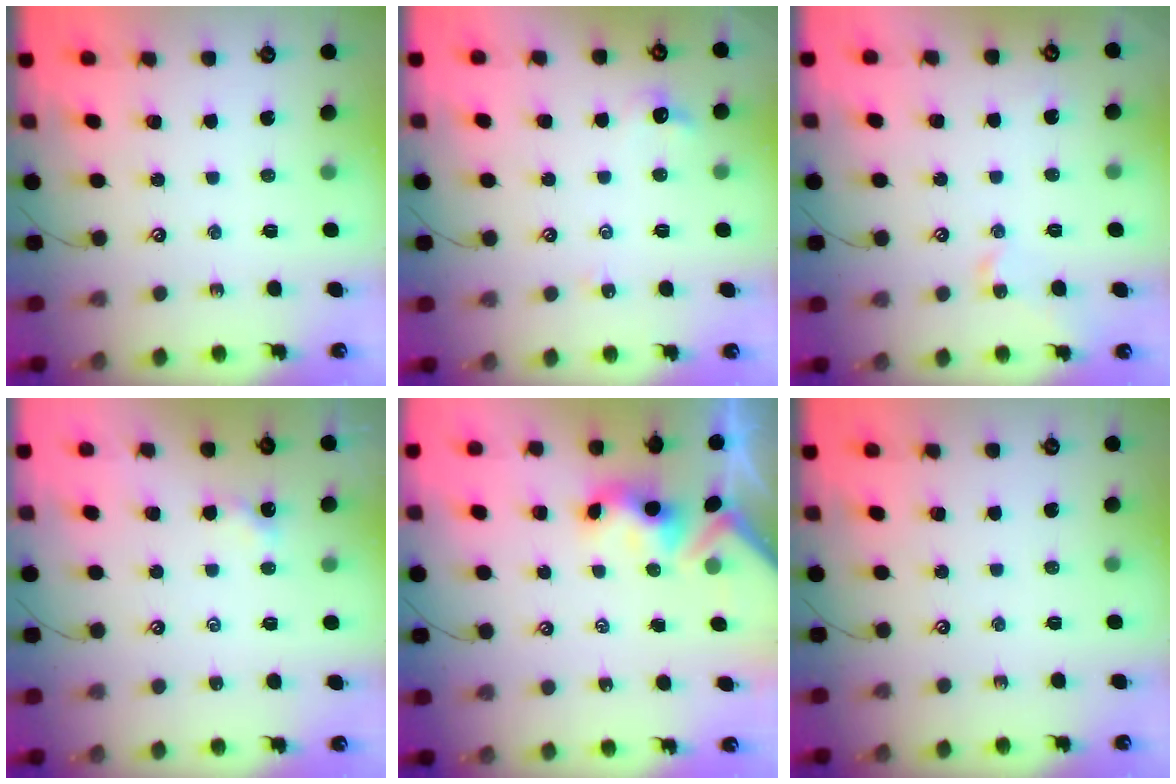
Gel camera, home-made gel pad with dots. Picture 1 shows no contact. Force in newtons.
{"total": 1.3, "press": 1.2, "slide": 0.5}
{"total": 2.5, "press": 2.4, "slide": 0.7}
{"total": 0.6, "press": 0.5, "slide": 0.2}
{"total": 3.2, "press": 3.2, "slide": 0.2}
{"total": 0.0}